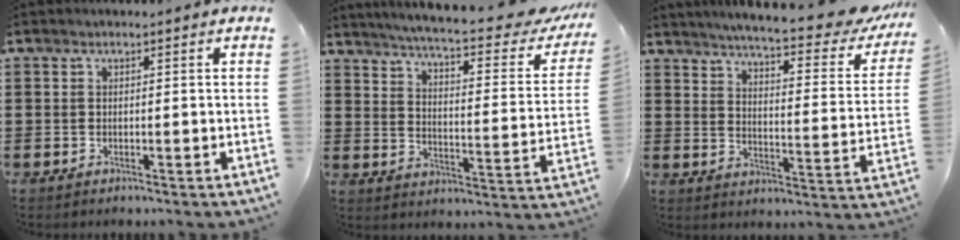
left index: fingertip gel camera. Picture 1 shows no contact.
{"total": 6.5, "force": [5.5, -0.5, 3.4], "torque": [-0.081, -0.045, 0.087]}
{"total": 6.5, "force": [5.8, -0.5, 2.8], "torque": [-0.063, -0.050, 0.094]}